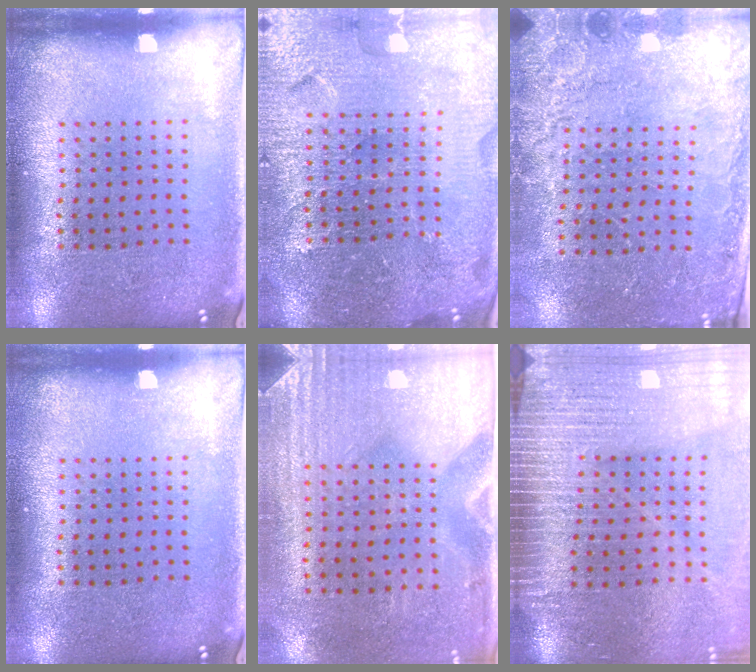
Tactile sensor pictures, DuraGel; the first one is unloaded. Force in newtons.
{"total": 4.9, "press": 4.6, "slide": 1.7}
{"total": 2.5, "press": 2.4, "slide": 0.5}
{"total": 0.0}
{"total": 2.9, "press": 2.5, "slide": 1.5}
{"total": 4.3, "press": 3.7, "slide": 2.3}